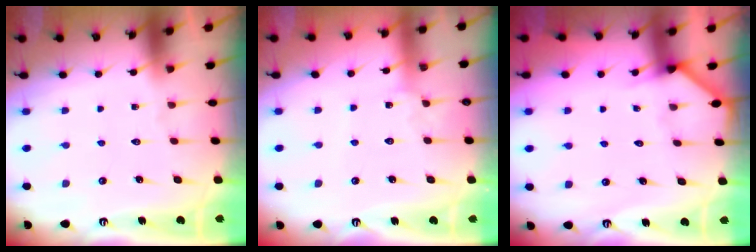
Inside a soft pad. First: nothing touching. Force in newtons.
{"total": 2.0, "press": 2.0, "slide": 0.2}
{"total": 2.3, "press": 2.3, "slide": 0.1}